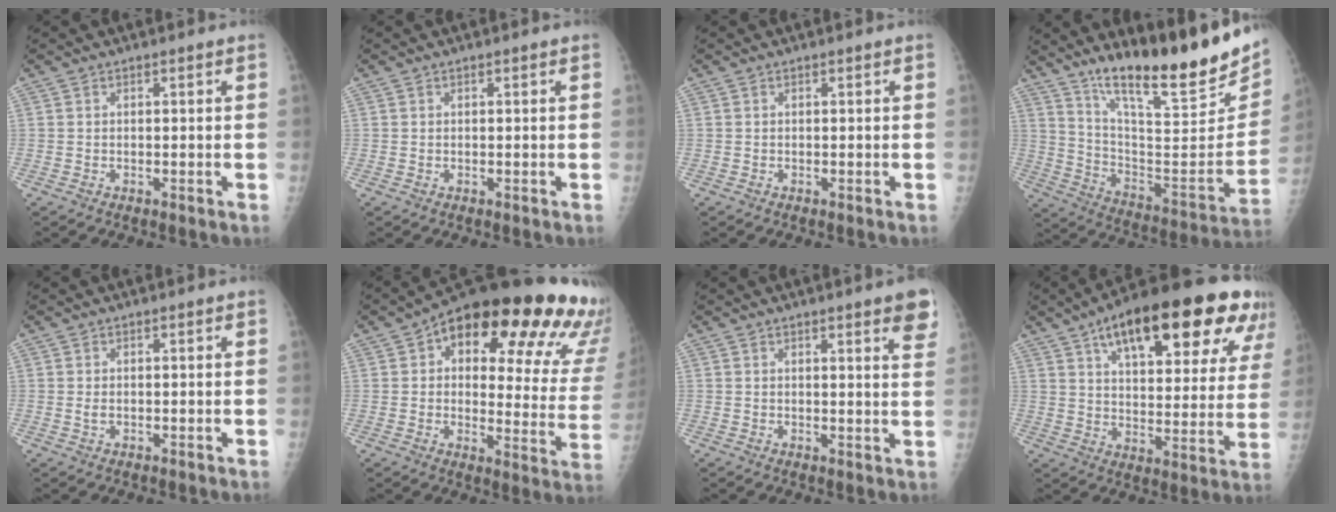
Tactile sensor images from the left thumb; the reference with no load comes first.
{"total": 0.0}
{"total": 0.0}
{"total": 26.1, "force": [18.4, 4.9, 17.8], "torque": [-0.249, -0.091, 0.301]}
{"total": 1.2, "force": [0.1, 0.7, 1.0], "torque": [-0.015, 0.001, 0.004]}
{"total": 28.1, "force": [15.4, 10.5, 21.1], "torque": [-0.226, -0.029, 0.191]}
{"total": 6.1, "force": [3.5, 0.9, 4.9], "torque": [-0.047, -0.014, 0.040]}
{"total": 28.8, "force": [15.6, 10.5, 21.8], "torque": [-0.289, -0.008, 0.227]}